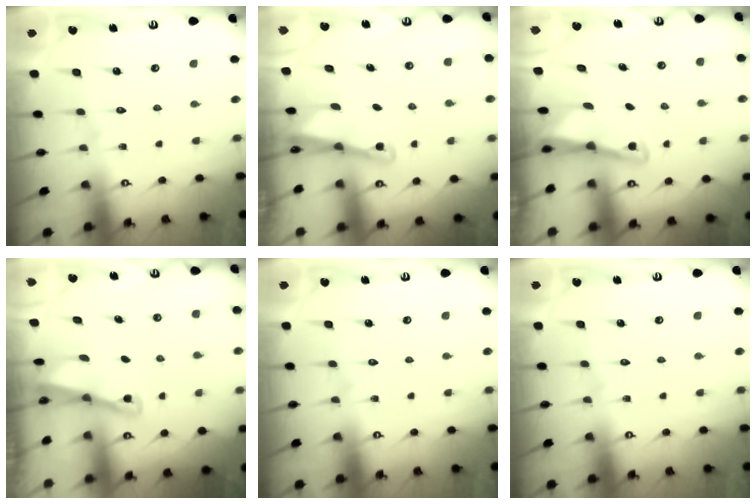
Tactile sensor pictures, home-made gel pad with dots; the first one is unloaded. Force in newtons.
{"total": 2.3, "press": 2.3, "slide": 0.3}
{"total": 3.0, "press": 3.0, "slide": 0.4}
{"total": 2.1, "press": 2.1, "slide": 0.4}
{"total": 0.0}
{"total": 0.0}